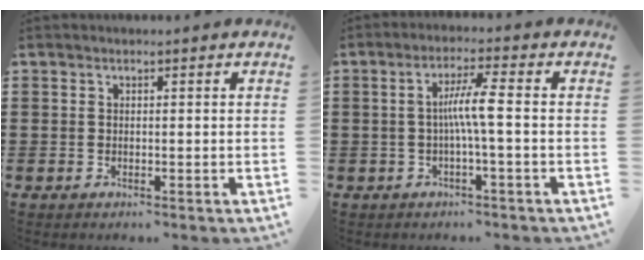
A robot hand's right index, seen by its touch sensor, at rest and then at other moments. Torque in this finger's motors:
{"motor_torque": [0.98, -0.40, 0.53, 0.14]}